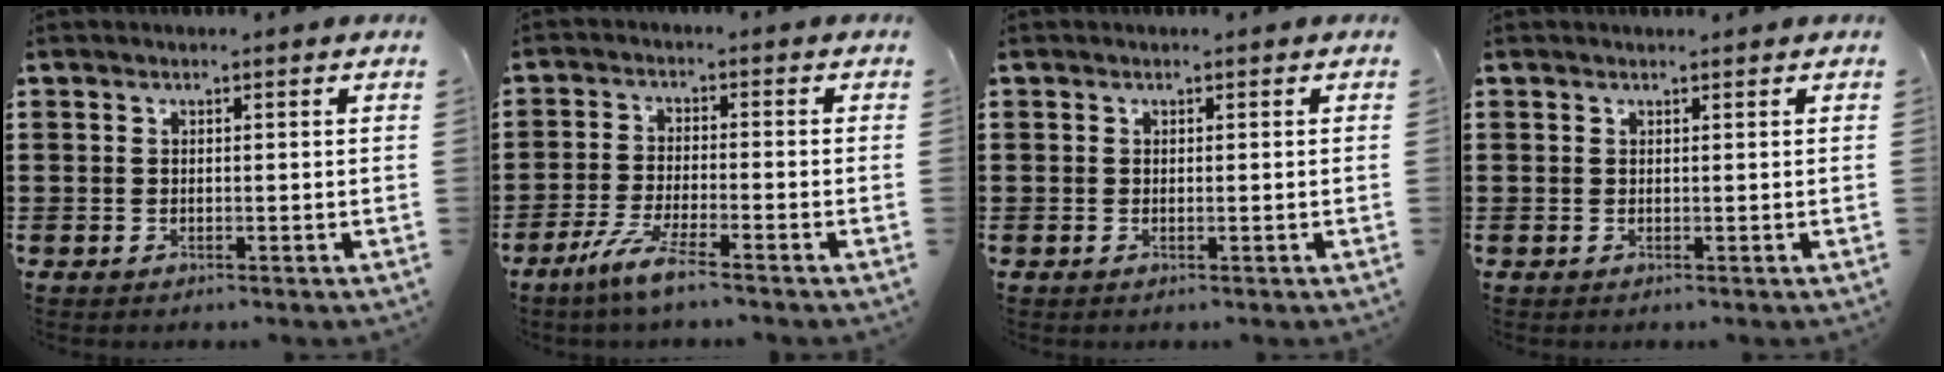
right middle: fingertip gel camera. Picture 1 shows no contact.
{"total": 5.5, "force": [-4.1, 0.2, 3.7], "torque": [-0.087, -0.017, -0.077]}
{"total": 0.0}
{"total": 0.0}